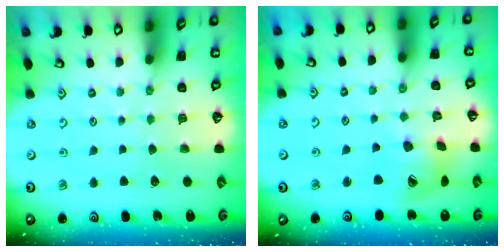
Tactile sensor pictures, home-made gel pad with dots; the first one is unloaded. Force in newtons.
{"total": 15.8, "press": 15.7, "slide": 2.1}